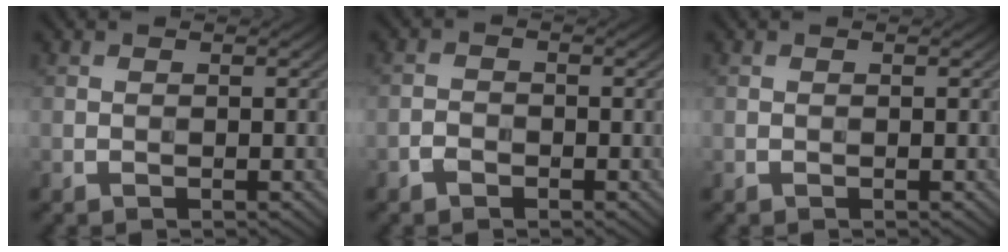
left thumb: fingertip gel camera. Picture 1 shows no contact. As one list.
[{"total": 1.5, "force": [-1.1, 0.9, 0.6], "torque": [-0.010, 0.002, -0.024]}, {"total": 0.0}]